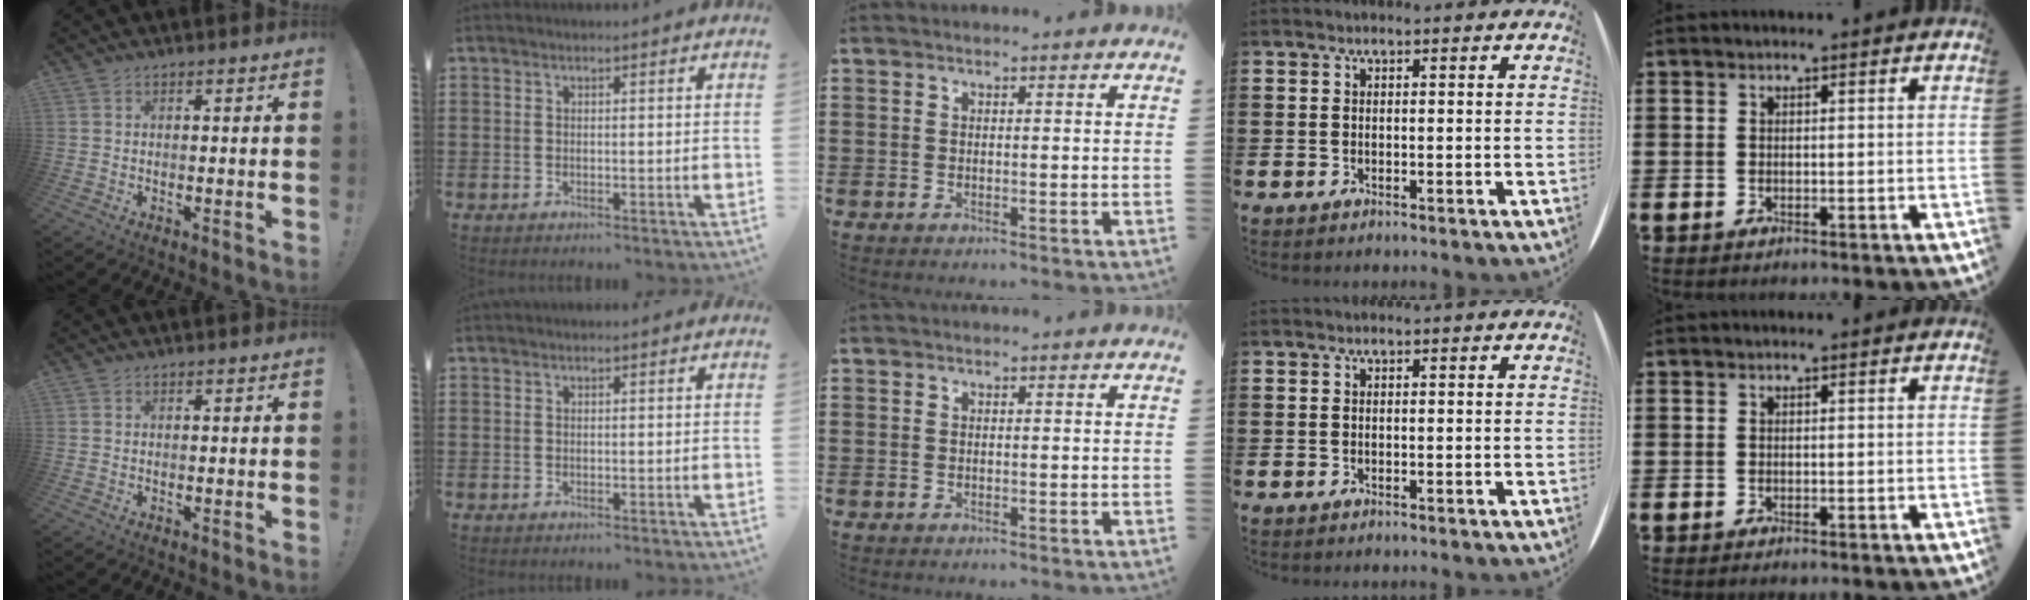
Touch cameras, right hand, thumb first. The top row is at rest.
{}